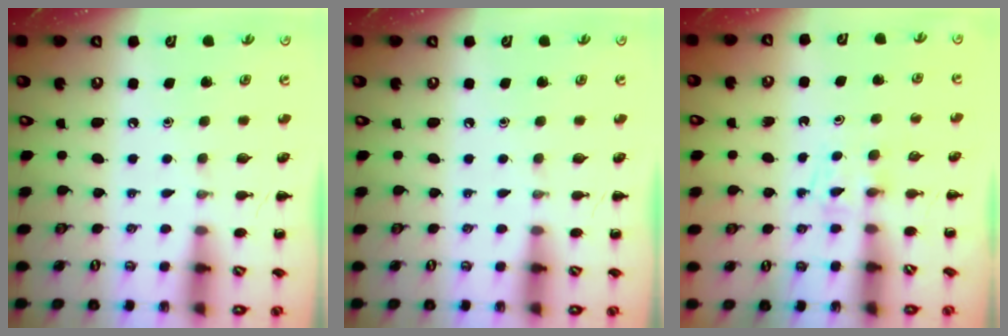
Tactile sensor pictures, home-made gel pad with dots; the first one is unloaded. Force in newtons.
{"total": 0.0}
{"total": 2.5, "press": 2.2, "slide": 1.1}